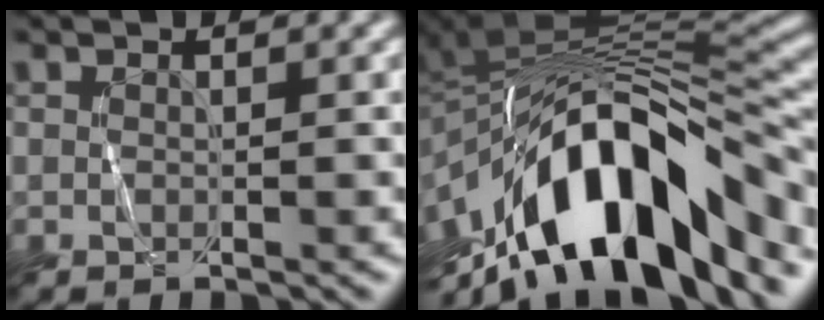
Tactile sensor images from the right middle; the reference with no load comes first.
{"total": 14.9, "force": [-7.3, 6.4, 11.4], "torque": [-0.174, 0.013, -0.129]}